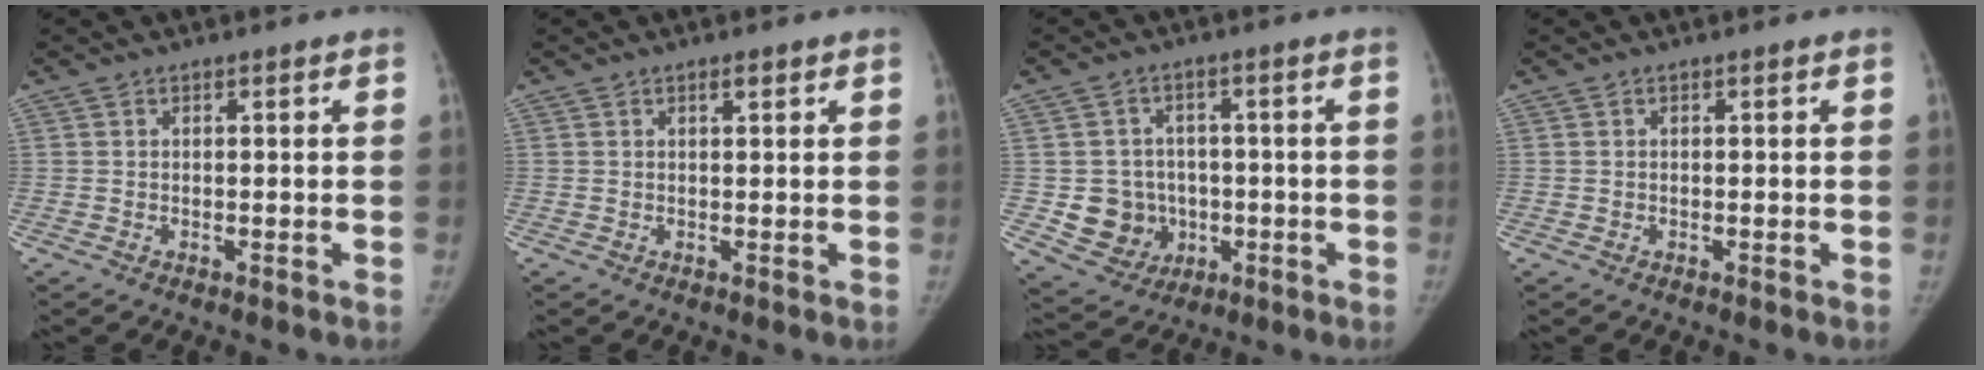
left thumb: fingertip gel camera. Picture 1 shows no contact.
{"total": 1.1, "force": [0.7, 0.4, 0.8], "torque": [-0.011, -0.002, 0.011]}
{"total": 8.9, "force": [-1.3, 8.3, 2.9], "torque": [-0.015, 0.009, -0.007]}
{"total": 0.0}